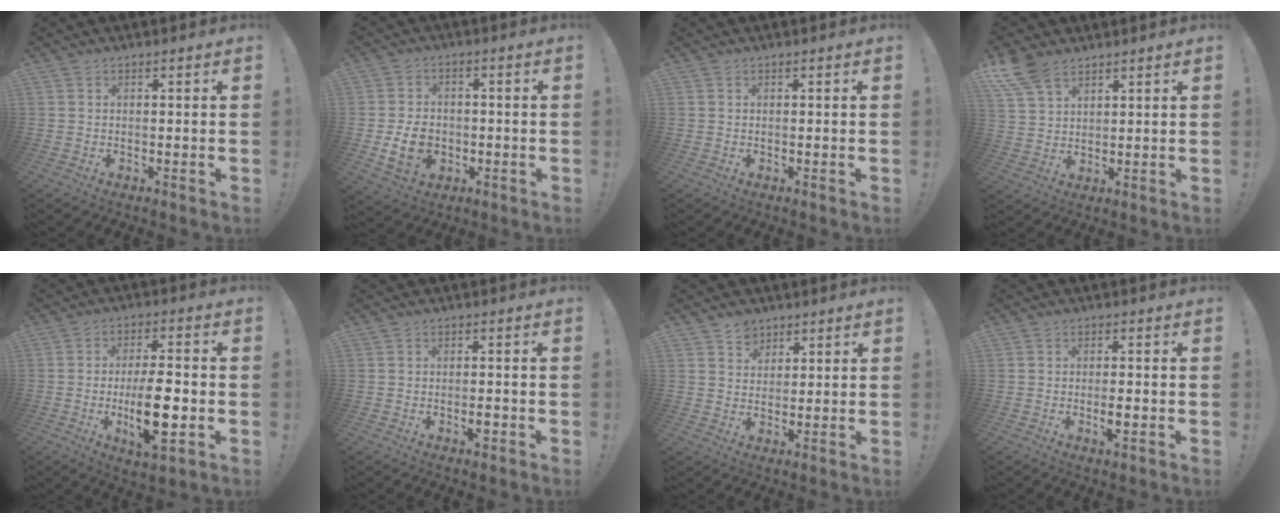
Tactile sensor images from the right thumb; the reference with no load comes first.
{"total": 9.2, "force": [-2.1, 7.1, 5.5], "torque": [-0.091, 0.007, -0.034]}
{"total": 0.0}
{"total": 8.8, "force": [6.1, 4.6, 4.4], "torque": [-0.083, -0.025, 0.121]}
{"total": 14.0, "force": [-3.0, 4.2, 13.0], "torque": [-0.230, 0.000, -0.050]}
{"total": 2.3, "force": [-1.3, 0.7, 1.7], "torque": [-0.023, 0.004, -0.021]}
{"total": 4.5, "force": [3.2, 3.1, 0.4], "torque": [0.001, -0.024, 0.058]}
{"total": 3.3, "force": [-1.1, 0.6, 3.0], "torque": [-0.047, 0.000, -0.019]}